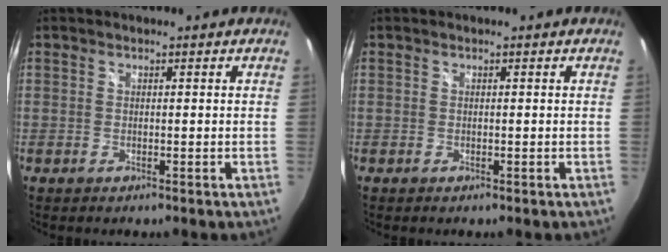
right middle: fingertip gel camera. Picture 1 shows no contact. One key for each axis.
{"total": 0.0}